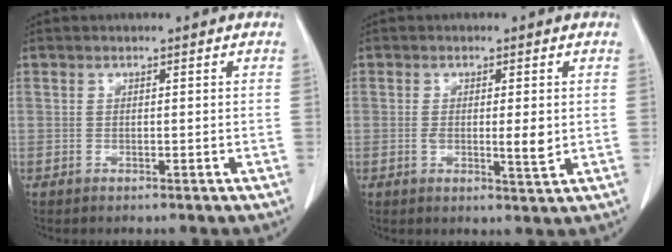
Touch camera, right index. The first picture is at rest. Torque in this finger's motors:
{"motor_torque": [0.09, 0.07, 0.14, 0.03]}